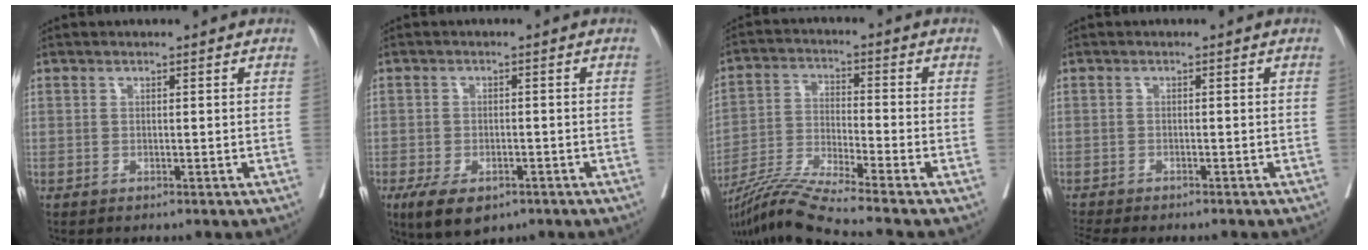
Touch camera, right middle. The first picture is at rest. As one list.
[{"total": 7.1, "force": [-4.4, 3.5, 4.3], "torque": [-0.073, -0.007, -0.068]}, {"total": 10.5, "force": [-9.3, -2.6, 4.2], "torque": [-0.082, -0.019, -0.176]}, {"total": 5.2, "force": [-4.7, 0.9, 2.1], "torque": [-0.027, -0.006, -0.072]}]